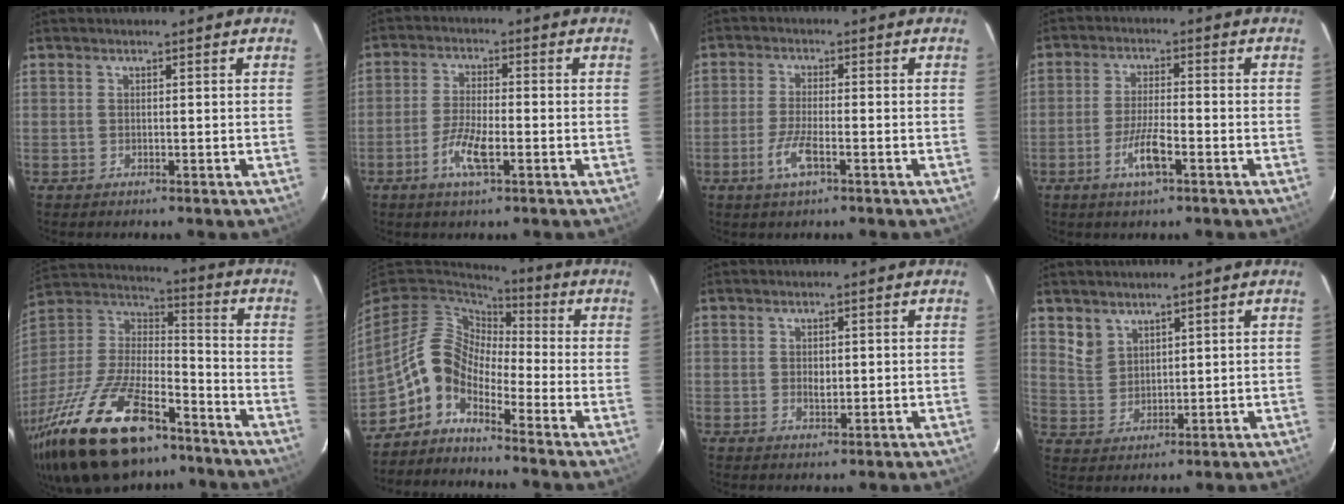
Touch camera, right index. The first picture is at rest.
{"total": 6.4, "force": [-3.0, 1.6, 5.4], "torque": [-0.116, -0.004, -0.059]}
{"total": 5.1, "force": [-2.5, 1.2, 4.3], "torque": [-0.095, -0.007, -0.050]}
{"total": 6.3, "force": [-3.2, 1.3, 5.3], "torque": [-0.110, -0.005, -0.060]}
{"total": 31.0, "force": [-20.1, 13.2, 19.6], "torque": [-0.406, -0.026, -0.330]}
{"total": 8.3, "force": [-4.9, 4.8, 4.7], "torque": [-0.088, 0.026, -0.119]}
{"total": 2.0, "force": [-0.1, 1.3, 1.6], "torque": [-0.025, -0.001, 0.000]}
{"total": 4.7, "force": [3.5, 2.9, 1.0], "torque": [-0.013, 0.008, 0.080]}